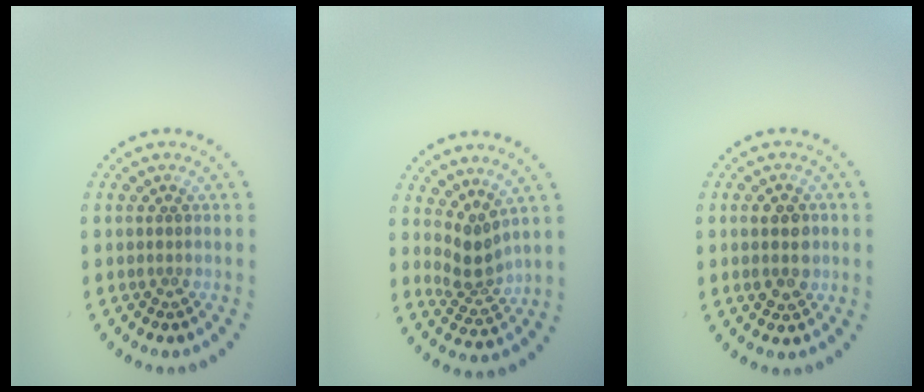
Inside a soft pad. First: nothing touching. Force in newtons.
{"total": 2.6, "press": 1.9, "slide": 1.8}
{"total": 3.0, "press": 3.0, "slide": 0.1}